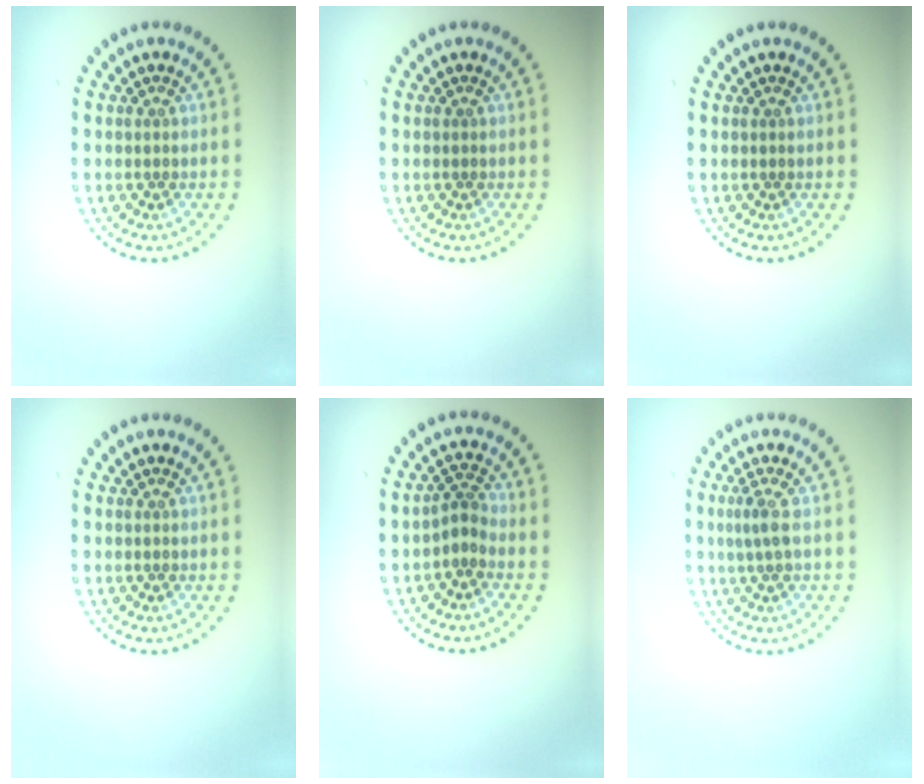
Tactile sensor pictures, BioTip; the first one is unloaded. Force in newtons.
{"total": 0.0}
{"total": 0.0}
{"total": 0.0}
{"total": 1.9, "press": 1.3, "slide": 1.4}
{"total": 1.4, "press": 1.3, "slide": 0.7}